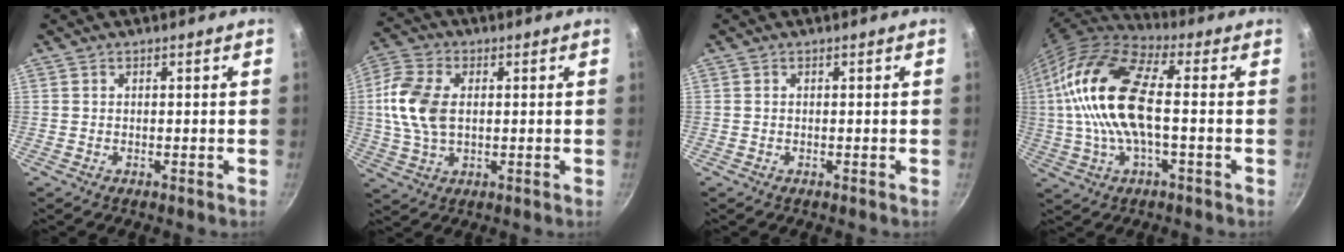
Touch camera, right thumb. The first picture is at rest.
{"total": 11.2, "force": [1.0, 7.1, 8.6], "torque": [-0.170, 0.009, 0.012]}
{"total": 0.0}
{"total": 18.4, "force": [0.7, 8.0, 16.6], "torque": [-0.326, 0.026, 0.000]}